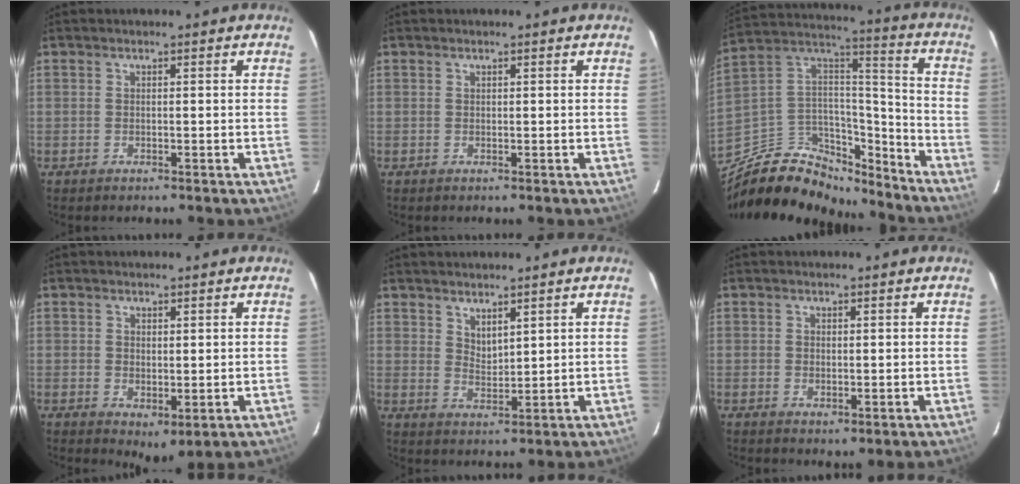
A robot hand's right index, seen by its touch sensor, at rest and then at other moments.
{"total": 0.0}
{"total": 19.8, "force": [-15.2, 10.0, 7.7], "torque": [-0.167, 0.061, -0.243]}
{"total": 3.2, "force": [1.0, 2.2, 2.2], "torque": [-0.035, -0.007, 0.020]}
{"total": 3.9, "force": [3.2, 1.4, 1.7], "torque": [-0.026, -0.004, 0.057]}
{"total": 1.4, "force": [0.5, 1.0, 0.8], "torque": [-0.015, -0.001, 0.008]}